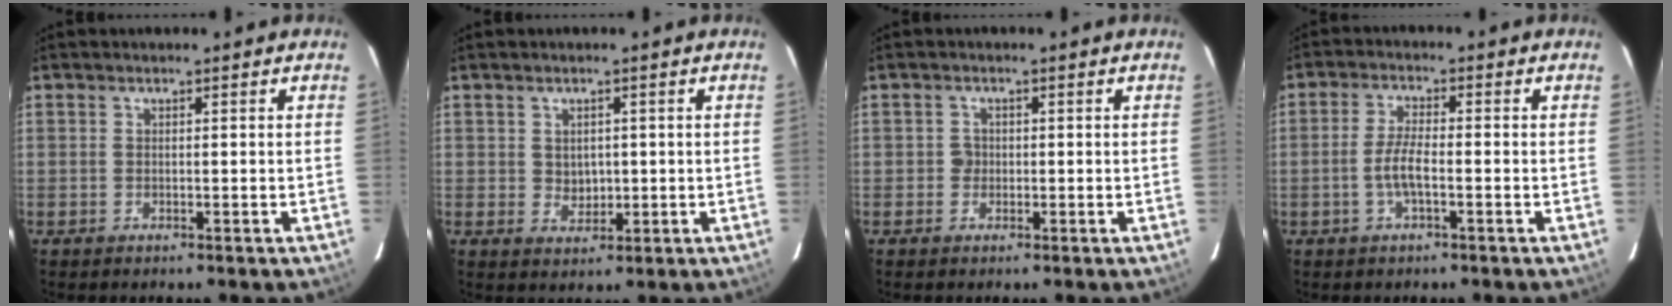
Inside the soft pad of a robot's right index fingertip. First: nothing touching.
{"total": 3.1, "force": [0.4, 2.7, 1.3], "torque": [-0.019, 0.000, 0.013]}
{"total": 1.5, "force": [-0.3, 1.4, 0.0], "torque": [0.001, 0.004, -0.004]}
{"total": 4.4, "force": [-1.4, 1.1, 4.1], "torque": [-0.086, 0.001, -0.027]}